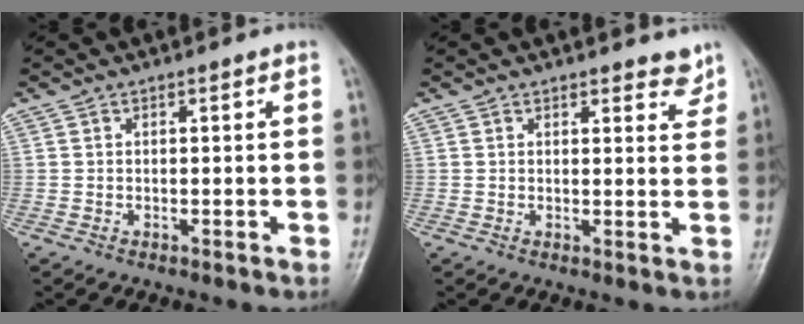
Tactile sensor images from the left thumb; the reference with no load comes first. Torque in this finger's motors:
{"motor_torque": [0.17, 0.13, 0.02, -0.02, -0.02]}